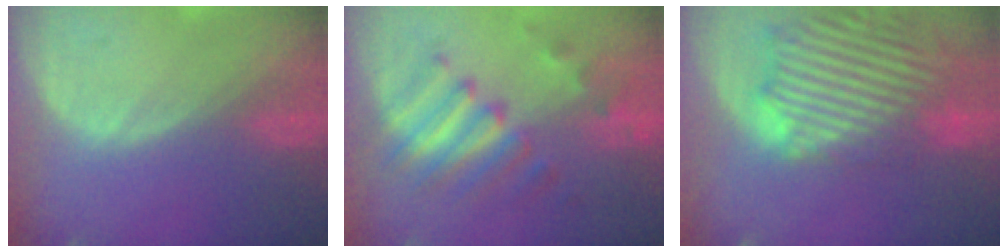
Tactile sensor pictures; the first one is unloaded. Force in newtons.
{"total": 7.7, "press": 7.7, "slide": 1.0}
{"total": 14.4, "press": 12.4, "slide": 7.4}